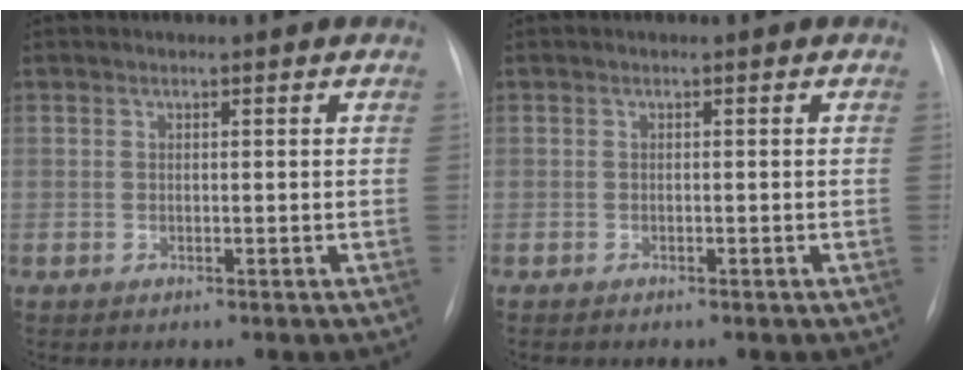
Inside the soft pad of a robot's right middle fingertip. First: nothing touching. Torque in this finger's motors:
{"motor_torque": [0.80, -0.85, 0.05, 0.00]}